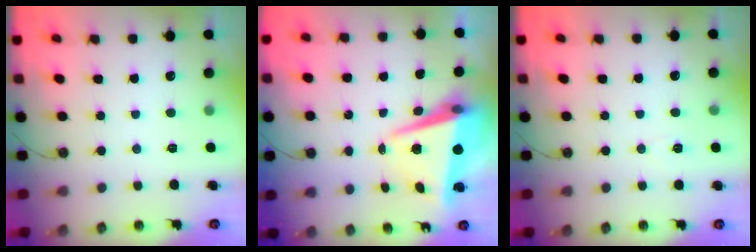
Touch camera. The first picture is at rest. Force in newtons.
{"total": 8.3, "press": 8.0, "slide": 2.2}
{"total": 4.2, "press": 3.9, "slide": 1.7}